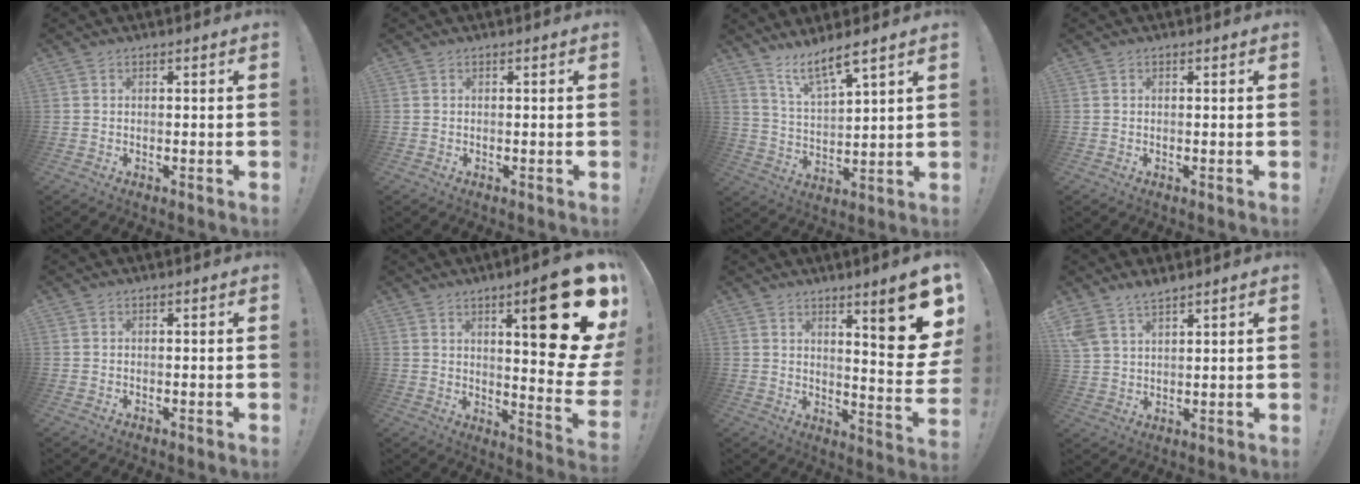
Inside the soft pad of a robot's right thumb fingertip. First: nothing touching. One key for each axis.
{"total": 0.0}
{"total": 9.2, "fx": 7.5, "fy": 1.3, "fz": 5.2, "tx": -0.089, "ty": -0.052, "tz": 0.133}
{"total": 0.0}
{"total": 0.0}
{"total": 22.7, "fx": 9.1, "fy": 5.0, "fz": 20.2, "tx": -0.256, "ty": -0.079, "tz": 0.138}
{"total": 14.6, "fx": 7.3, "fy": 2.1, "fz": 12.4, "tx": -0.162, "ty": -0.067, "tz": 0.107}
{"total": 5.9, "fx": 5.2, "fy": 1.9, "fz": 2.0, "tx": -0.044, "ty": -0.025, "tz": 0.101}